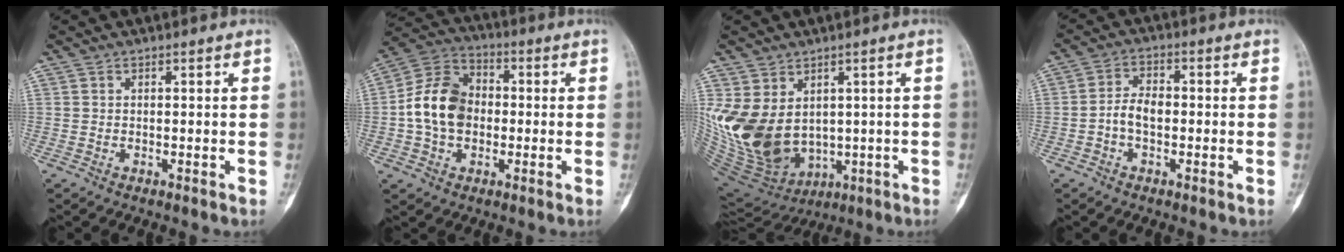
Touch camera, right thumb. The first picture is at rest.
{"total": 12.5, "force": [-0.9, 9.4, 8.2], "torque": [-0.132, 0.033, -0.027]}
{"total": 17.5, "force": [0.8, 13.0, 11.7], "torque": [-0.237, -0.010, 0.059]}
{"total": 4.9, "force": [-1.2, 3.0, 3.7], "torque": [-0.060, 0.025, -0.027]}